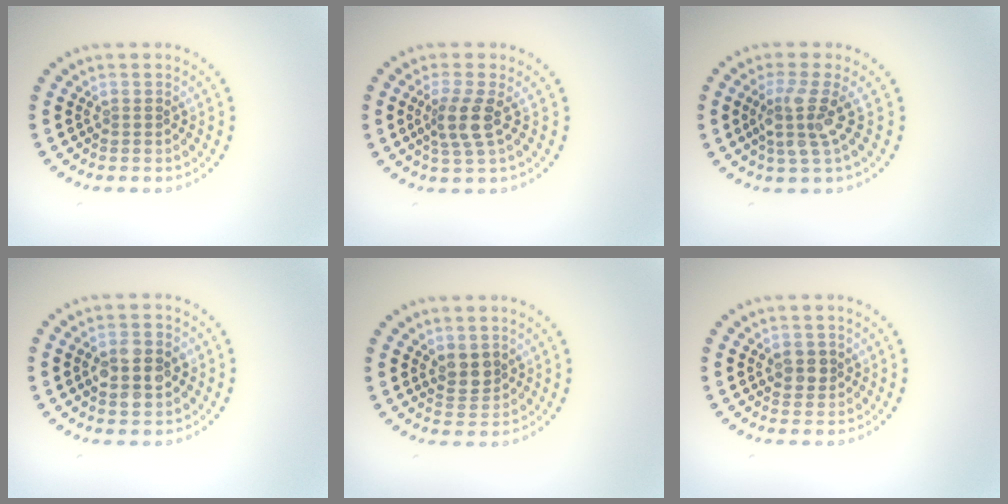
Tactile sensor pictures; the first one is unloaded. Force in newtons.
{"total": 2.8, "press": 2.3, "slide": 1.6}
{"total": 3.2, "press": 2.3, "slide": 2.2}
{"total": 4.0, "press": 4.0, "slide": 0.1}
{"total": 2.2, "press": 2.0, "slide": 0.9}
{"total": 1.9, "press": 1.8, "slide": 0.3}